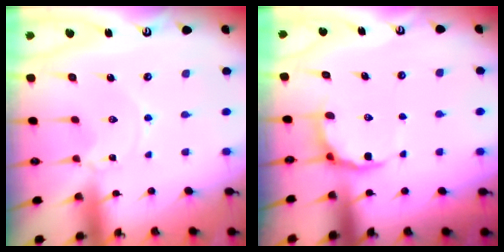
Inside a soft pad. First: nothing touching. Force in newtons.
{"total": 7.7, "press": 7.2, "slide": 2.6}